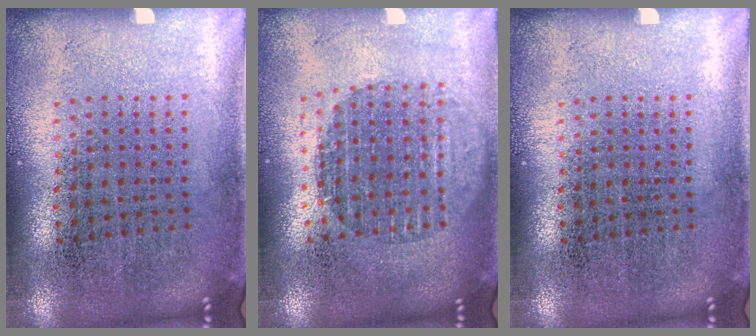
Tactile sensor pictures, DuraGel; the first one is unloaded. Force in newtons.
{"total": 1.8, "press": 1.5, "slide": 1.0}
{"total": 0.0}